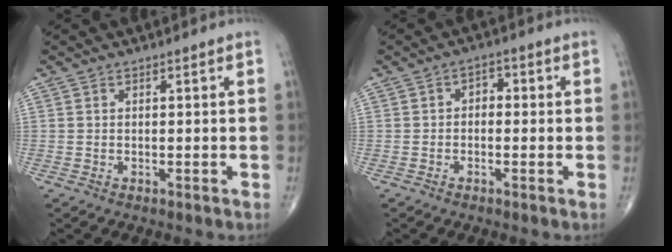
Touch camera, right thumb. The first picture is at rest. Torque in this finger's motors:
{"motor_torque": [-0.40, -0.15, 0.29, 0.08, 0.06]}